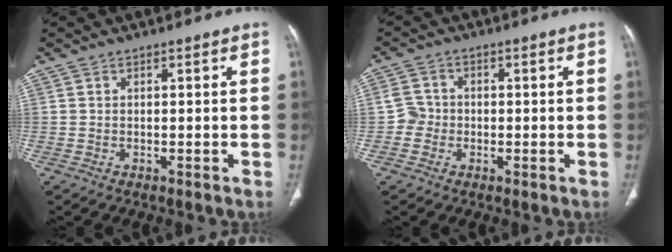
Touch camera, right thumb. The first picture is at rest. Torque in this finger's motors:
{"motor_torque": [0.16, -0.20, -0.29, -0.03, -0.06]}